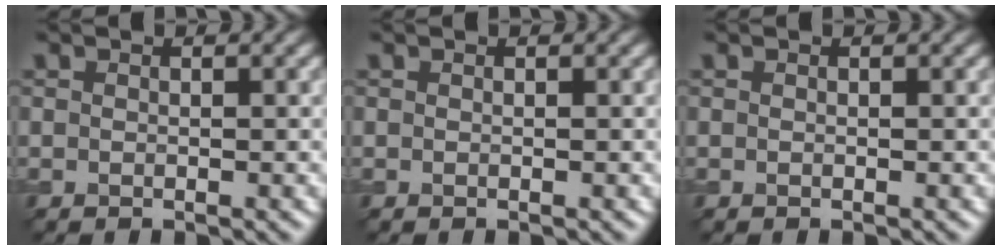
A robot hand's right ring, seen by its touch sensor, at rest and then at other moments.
{"total": 0.0}
{"total": 0.0}